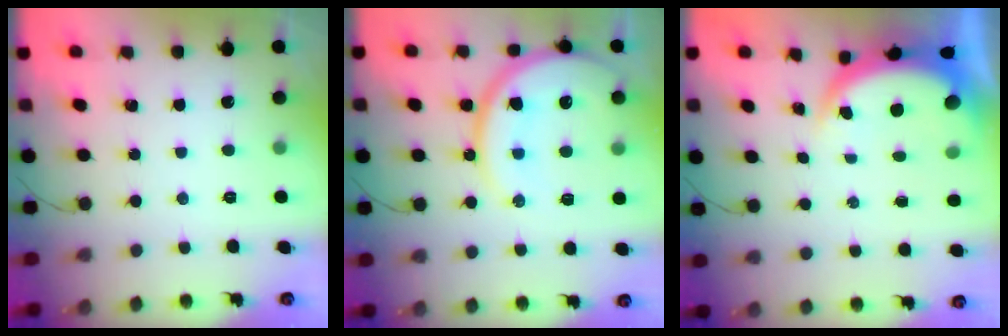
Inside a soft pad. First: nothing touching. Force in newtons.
{"total": 18.1, "press": 18.0, "slide": 2.0}
{"total": 5.1, "press": 5.1, "slide": 0.1}